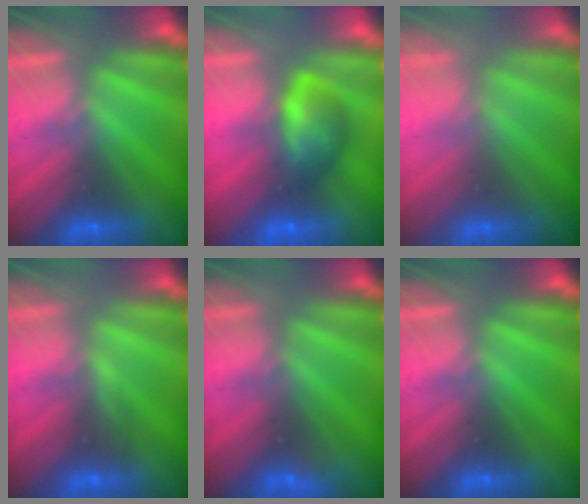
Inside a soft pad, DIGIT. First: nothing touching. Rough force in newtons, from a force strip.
{"total": 7.0}
{"total": 2.9}
{"total": 2.8}
{"total": 2.9}
{"total": 0.0}